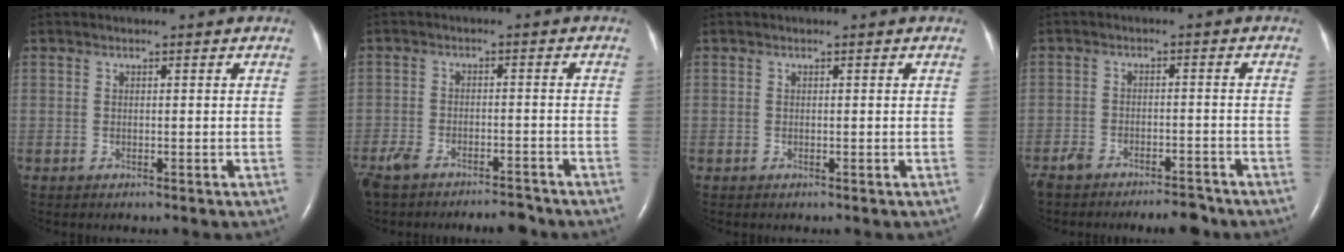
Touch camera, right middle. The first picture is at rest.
{"total": 8.1, "force": [-6.9, 2.3, 3.6], "torque": [-0.070, -0.003, -0.115]}
{"total": 0.0}
{"total": 6.6, "force": [-5.7, 1.8, 2.8], "torque": [-0.048, -0.002, -0.093]}